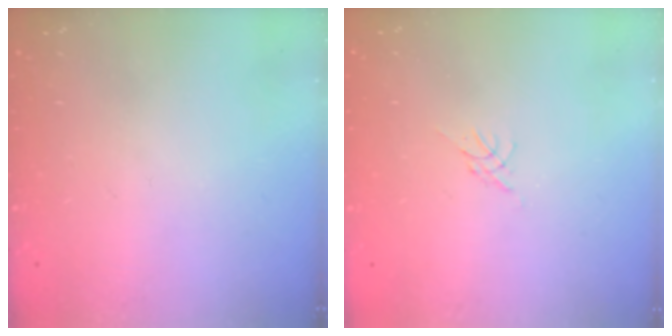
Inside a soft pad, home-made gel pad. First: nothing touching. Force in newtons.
{"total": 0.0}